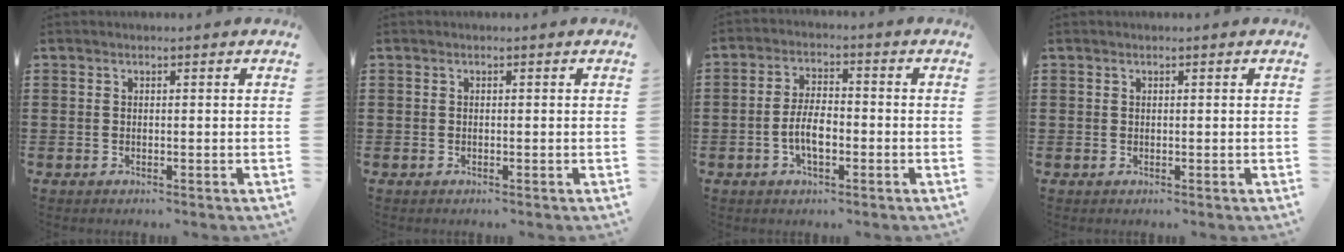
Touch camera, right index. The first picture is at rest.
{"total": 0.0}
{"total": 5.8, "force": [-1.6, 2.5, 5.0], "torque": [-0.106, 0.001, -0.034]}
{"total": 0.0}